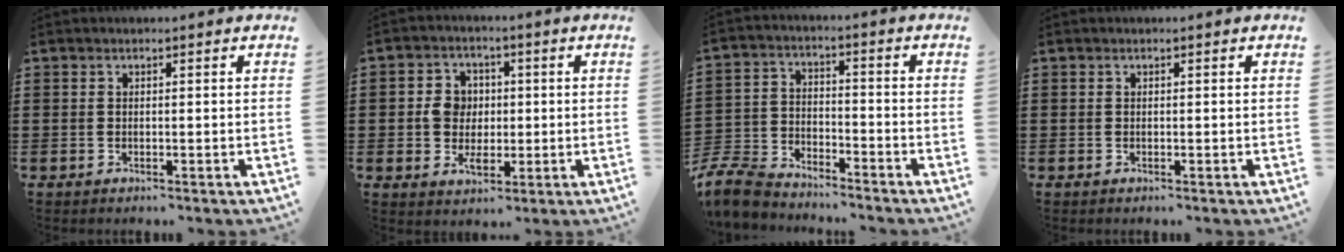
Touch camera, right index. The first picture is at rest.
{"total": 5.6, "force": [0.0, 4.7, 3.0], "torque": [-0.064, 0.010, -0.003]}
{"total": 7.5, "force": [-7.1, 1.9, 1.5], "torque": [-0.055, 0.008, -0.148]}
{"total": 0.0}